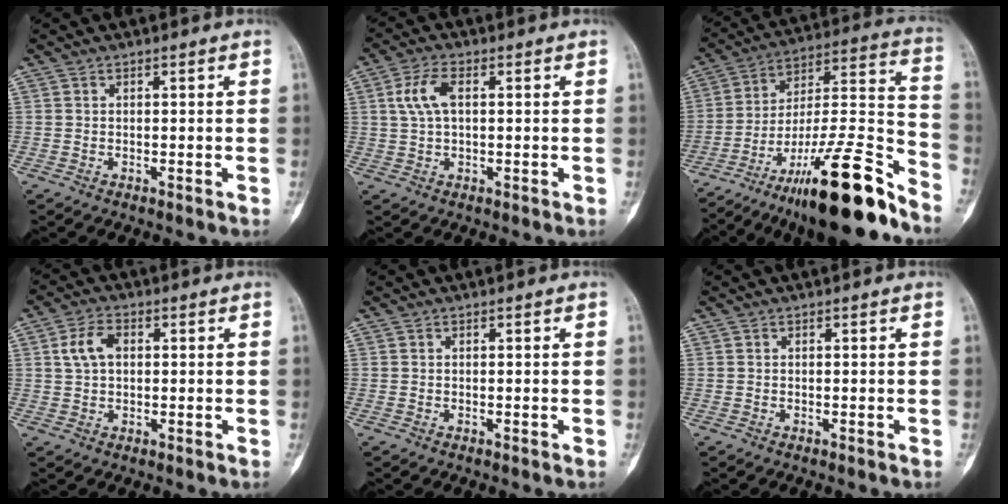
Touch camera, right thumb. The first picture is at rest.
{"total": 5.6, "force": [1.2, 2.9, 4.7], "torque": [-0.106, 0.012, 0.022]}
{"total": 24.9, "force": [-17.8, 4.1, 16.9], "torque": [-0.245, 0.094, -0.293]}
{"total": 5.2, "force": [1.1, 3.5, 3.8], "torque": [-0.075, 0.011, 0.019]}
{"total": 0.0}
{"total": 0.0}